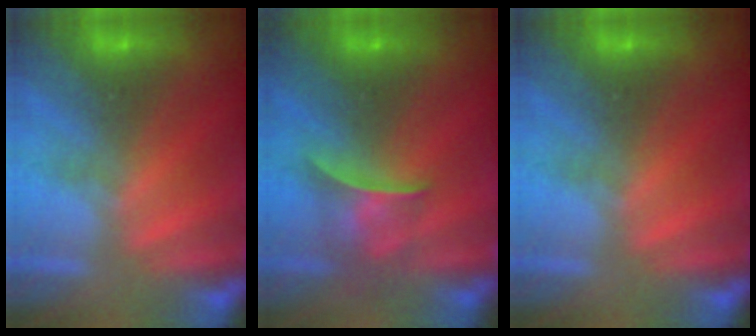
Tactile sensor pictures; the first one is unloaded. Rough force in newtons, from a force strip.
{"total": 8.4}
{"total": 0.0}